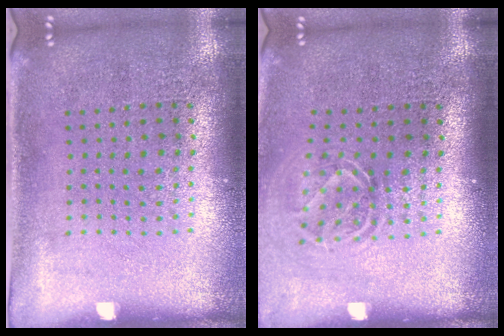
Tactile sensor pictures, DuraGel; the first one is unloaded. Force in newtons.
{"total": 1.7, "press": 1.2, "slide": 1.2}